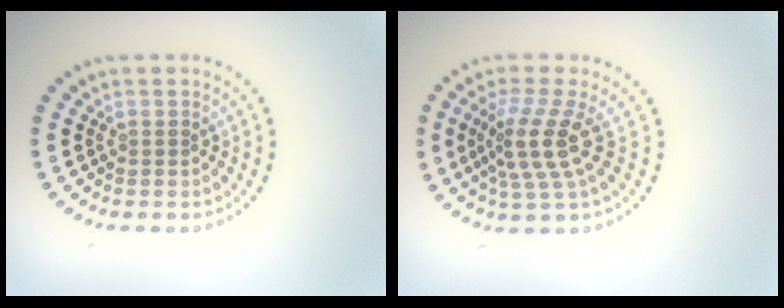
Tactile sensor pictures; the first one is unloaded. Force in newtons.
{"total": 3.9, "press": 2.9, "slide": 2.6}